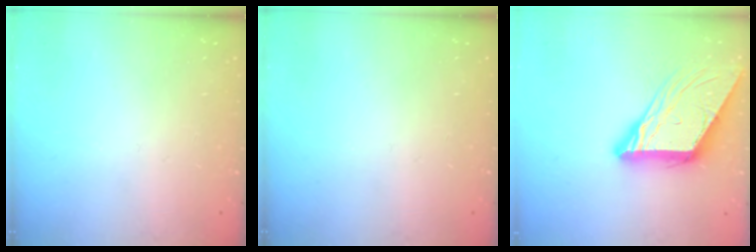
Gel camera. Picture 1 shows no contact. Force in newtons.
{"total": 0.0}
{"total": 13.1, "press": 13.1, "slide": 1.3}